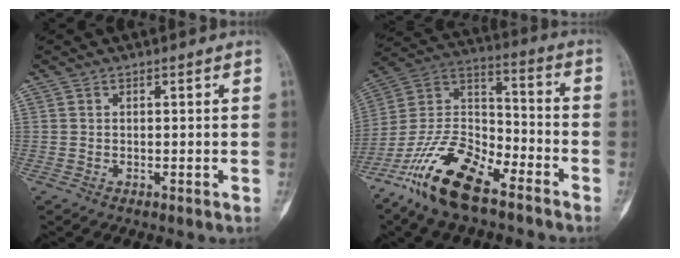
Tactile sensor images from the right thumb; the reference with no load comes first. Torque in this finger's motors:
{"motor_torque": [0.48, 0.27, 1.48, -1.29, 0.09]}